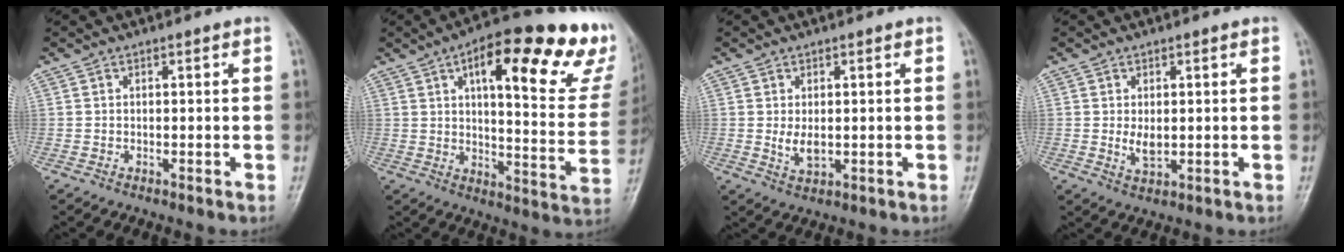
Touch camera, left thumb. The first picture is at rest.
{"total": 28.1, "force": [14.2, 8.9, 22.6], "torque": [-0.264, -0.024, 0.194]}
{"total": 3.2, "force": [0.3, 1.8, 2.6], "torque": [-0.042, -0.010, 0.013]}
{"total": 3.0, "force": [0.4, 1.8, 2.4], "torque": [-0.037, -0.010, 0.013]}